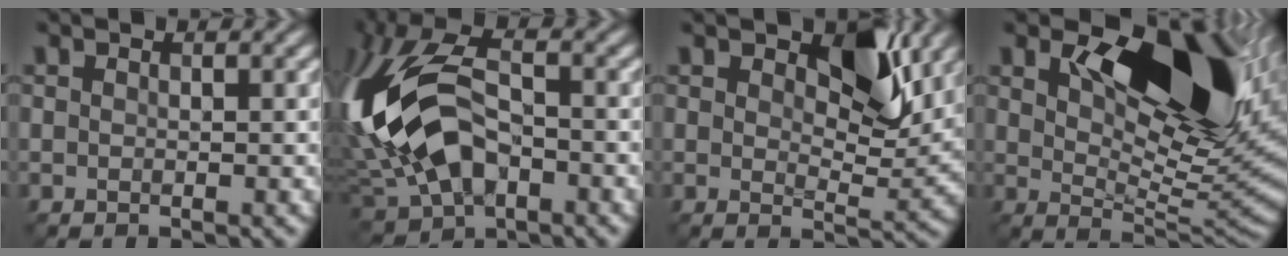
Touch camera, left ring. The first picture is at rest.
{"total": 13.1, "force": [-1.5, 7.3, 10.7], "torque": [-0.228, 0.017, -0.043]}
{"total": 6.0, "force": [2.7, 2.9, 4.5], "torque": [-0.063, -0.009, 0.037]}
{"total": 13.9, "force": [6.2, 5.5, 11.1], "torque": [-0.150, 0.004, 0.103]}